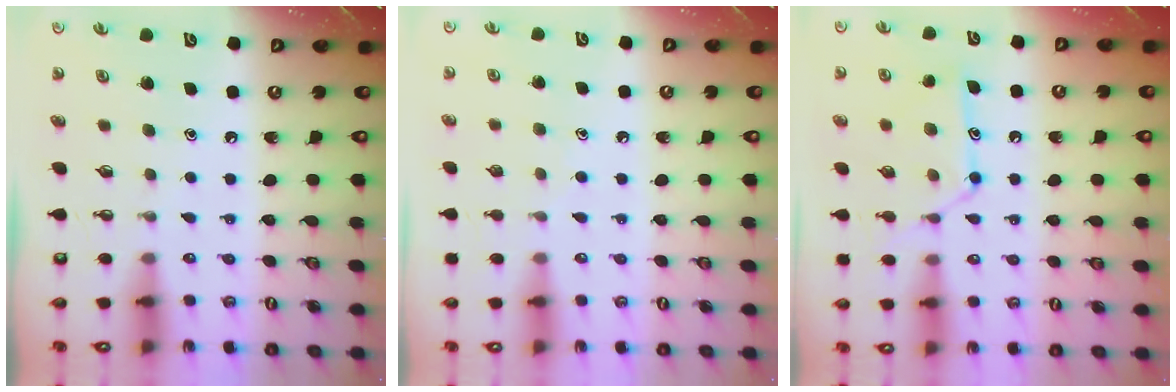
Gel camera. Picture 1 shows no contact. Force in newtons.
{"total": 5.6, "press": 5.6, "slide": 0.7}
{"total": 12.2, "press": 12.2, "slide": 0.9}